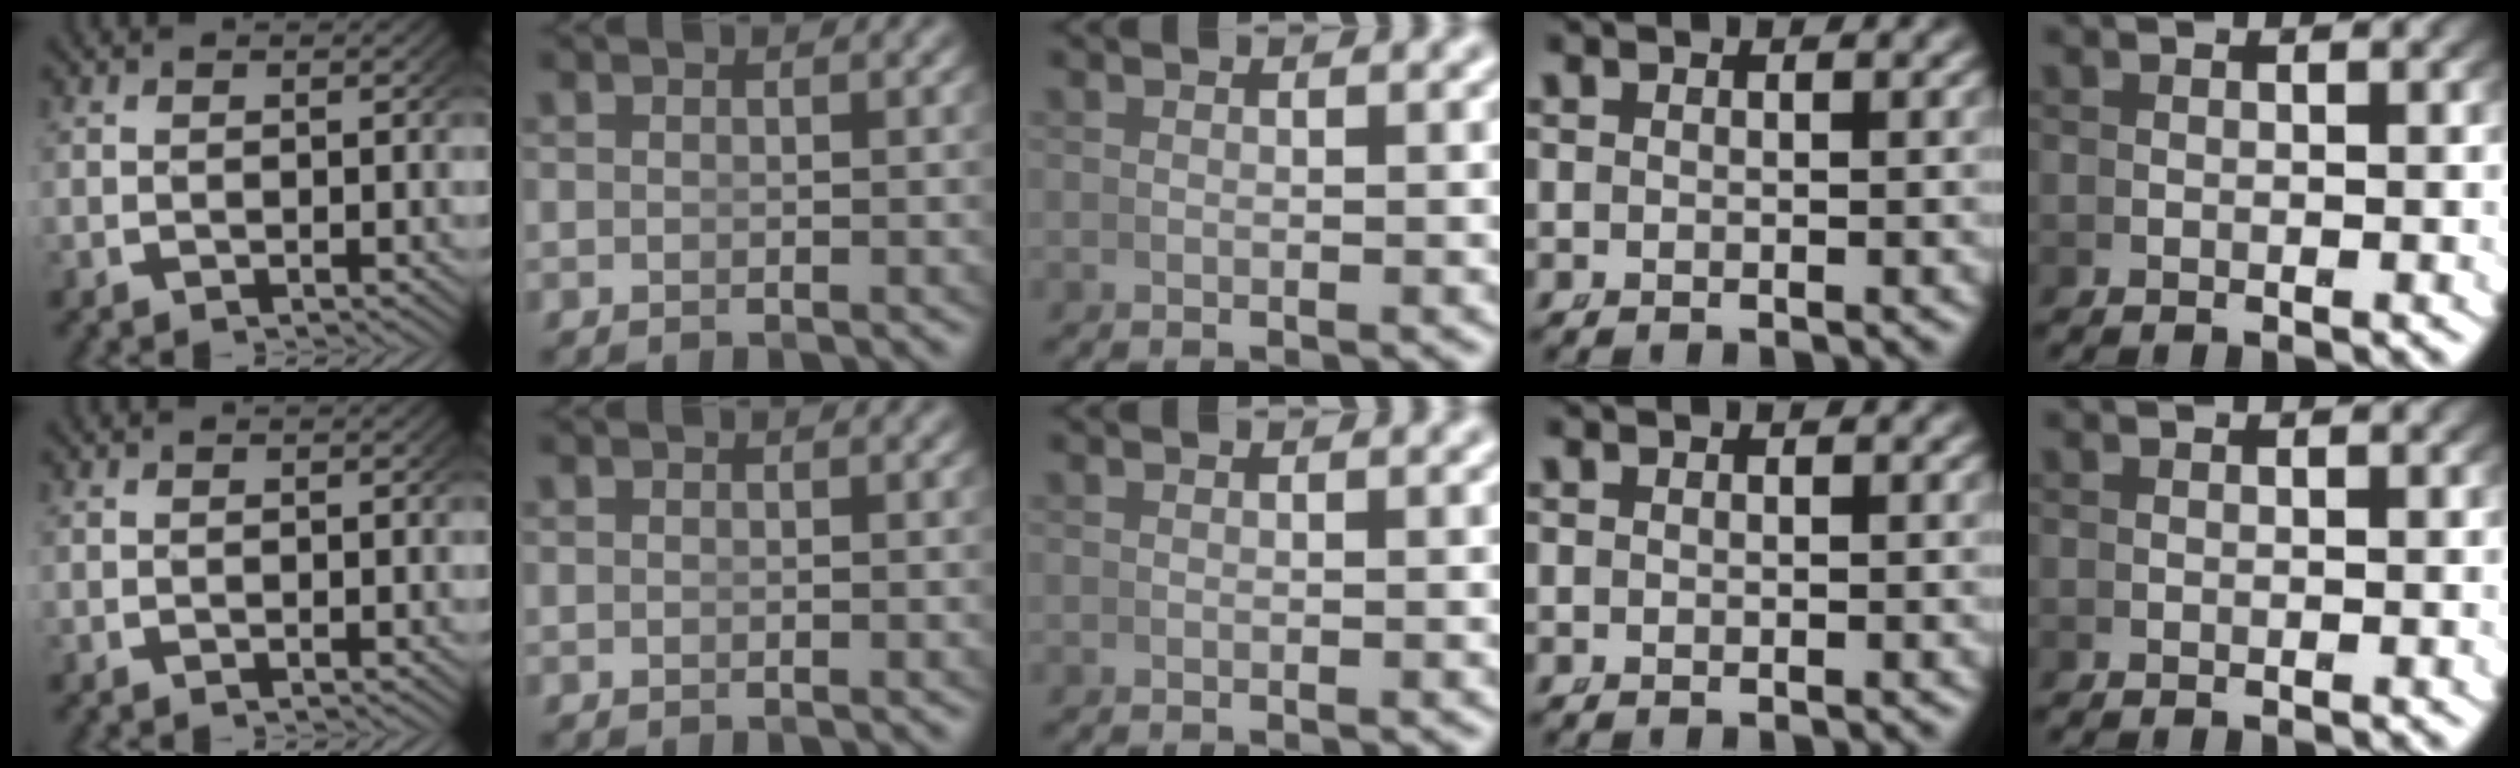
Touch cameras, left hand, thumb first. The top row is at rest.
{}